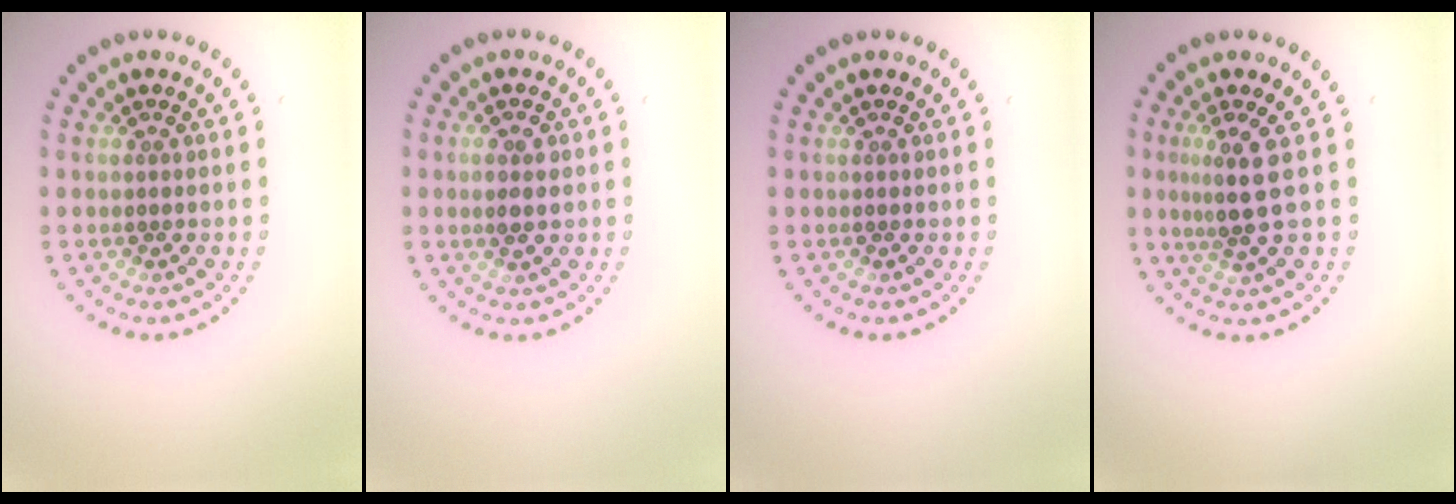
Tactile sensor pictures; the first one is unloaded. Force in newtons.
{"total": 1.6, "press": 1.6, "slide": 0.3}
{"total": 0.0}
{"total": 2.9, "press": 2.2, "slide": 1.9}